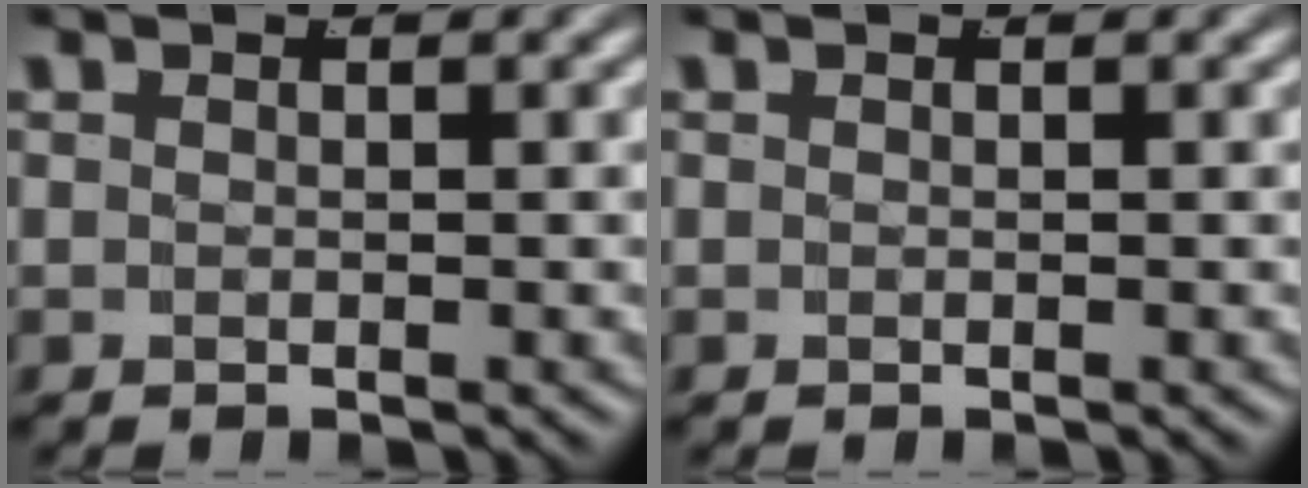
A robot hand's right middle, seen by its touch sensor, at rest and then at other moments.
{"total": 0.0}